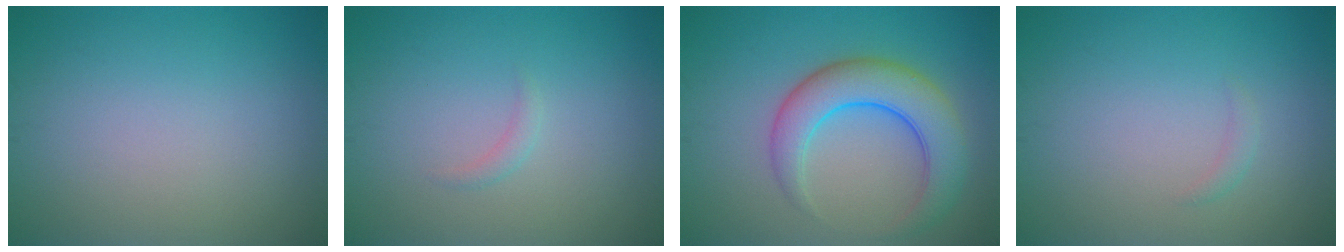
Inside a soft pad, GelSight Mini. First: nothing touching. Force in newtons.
{"total": 0.8, "press": 0.8, "slide": 0.1}
{"total": 6.1, "press": 6.1, "slide": 0.4}
{"total": 0.7, "press": 0.7, "slide": 0.0}